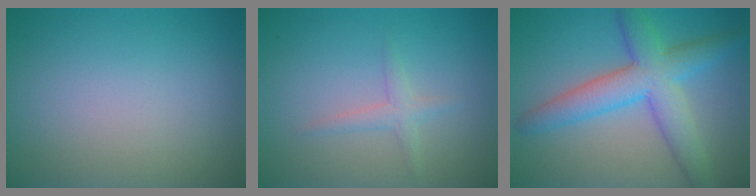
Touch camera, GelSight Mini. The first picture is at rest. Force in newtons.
{"total": 1.5, "press": 1.5, "slide": 0.1}
{"total": 6.6, "press": 6.6, "slide": 0.1}